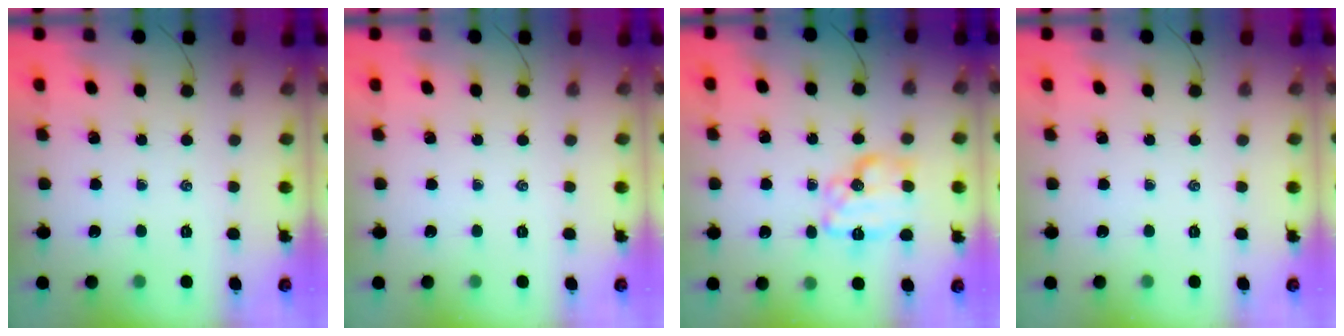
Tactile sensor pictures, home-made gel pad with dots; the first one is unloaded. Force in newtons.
{"total": 0.0}
{"total": 11.3, "press": 11.3, "slide": 0.5}
{"total": 0.0}